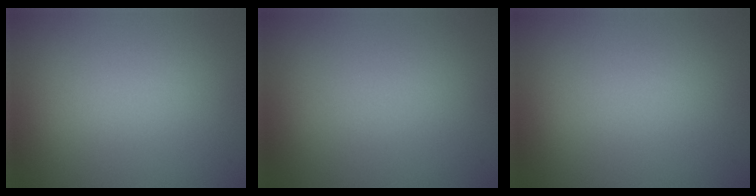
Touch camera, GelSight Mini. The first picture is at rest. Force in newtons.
{"total": 0.0}
{"total": 0.0}